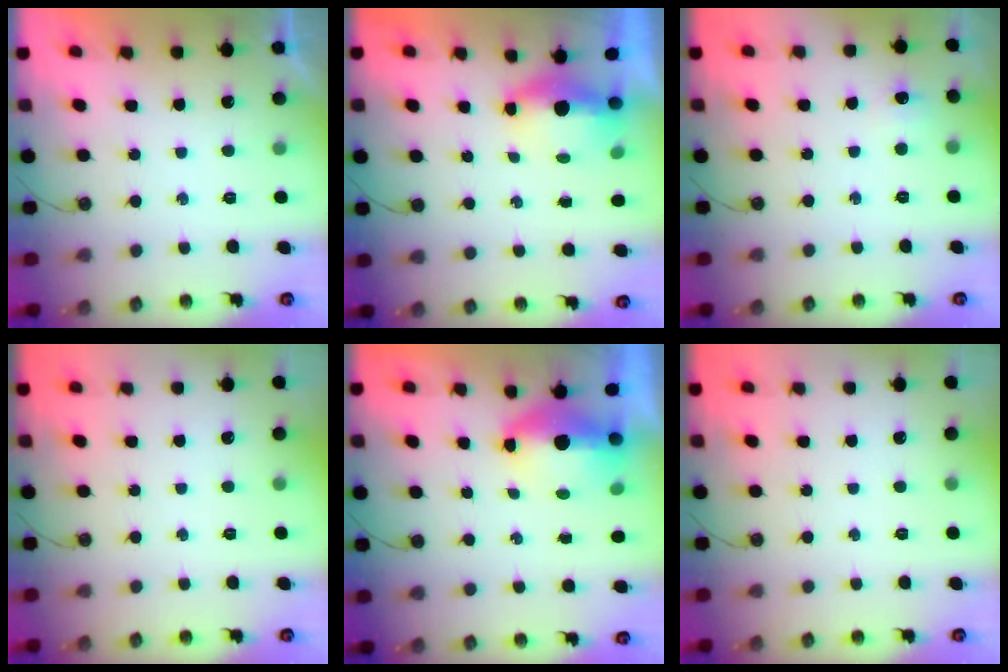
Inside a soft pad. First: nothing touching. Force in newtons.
{"total": 6.2, "press": 5.1, "slide": 3.5}
{"total": 5.7, "press": 5.7, "slide": 0.8}
{"total": 0.0}
{"total": 6.6, "press": 6.5, "slide": 1.1}
{"total": 0.0}